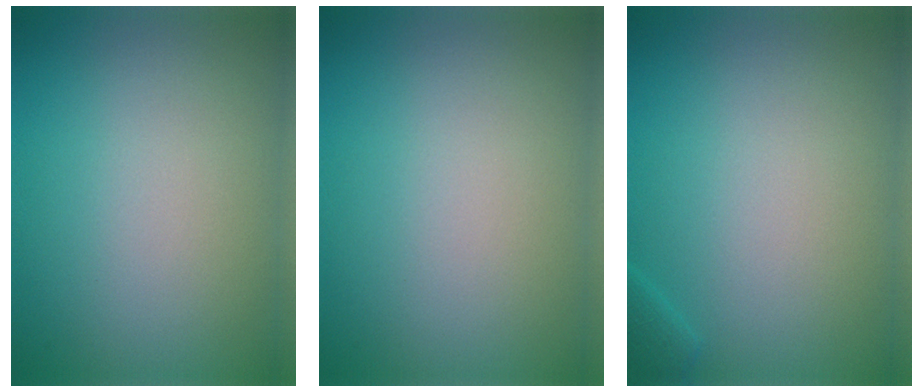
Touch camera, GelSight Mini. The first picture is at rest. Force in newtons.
{"total": 0.0}
{"total": 1.1, "press": 1.1, "slide": 0.1}